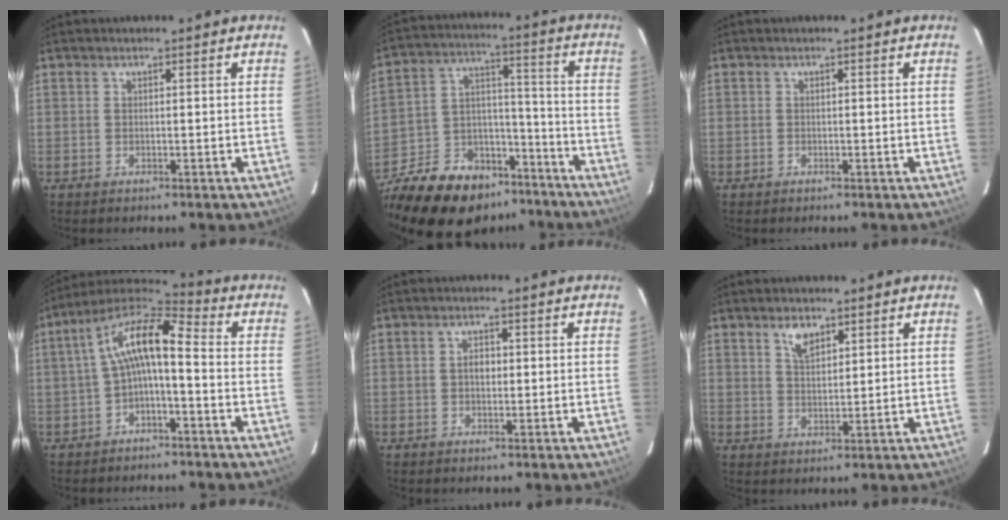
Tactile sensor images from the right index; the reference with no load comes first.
{"total": 22.9, "force": [-16.0, 13.1, 9.9], "torque": [-0.226, 0.047, -0.236]}
{"total": 0.0}
{"total": 10.2, "force": [-1.3, 3.5, 9.6], "torque": [-0.194, 0.025, -0.028]}
{"total": 2.0, "force": [0.0, 1.4, 1.4], "torque": [-0.025, 0.007, -0.001]}
{"total": 4.0, "force": [2.5, 1.9, 2.4], "torque": [-0.042, 0.006, 0.048]}